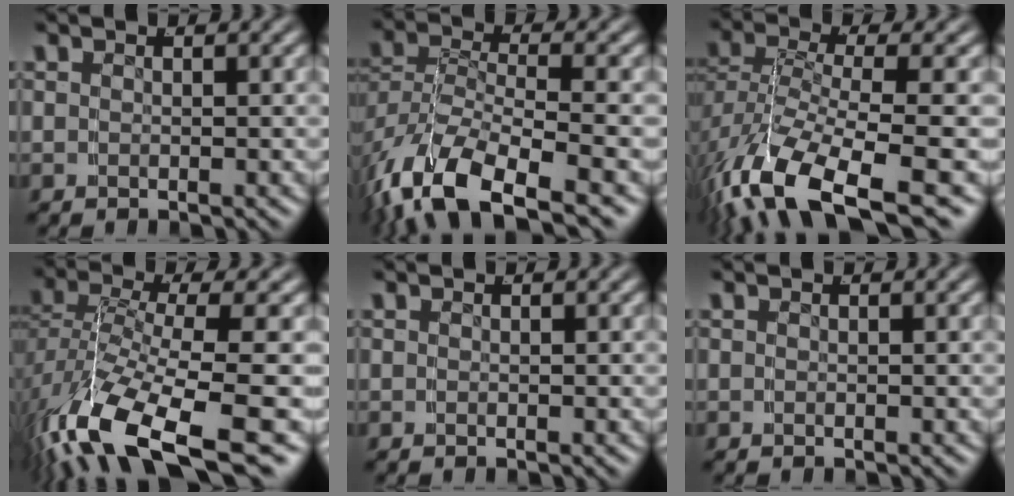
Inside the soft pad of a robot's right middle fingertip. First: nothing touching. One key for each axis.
{"total": 10.2, "fx": -5.7, "fy": 5.4, "fz": 6.5, "tx": -0.149, "ty": -0.041, "tz": -0.069}
{"total": 9.3, "fx": -6.0, "fy": 3.6, "fz": 6.0, "tx": -0.148, "ty": -0.045, "tz": -0.070}
{"total": 9.6, "fx": -6.4, "fy": 2.9, "fz": 6.5, "tx": -0.139, "ty": -0.034, "tz": -0.086}
{"total": 0.0}
{"total": 0.0}